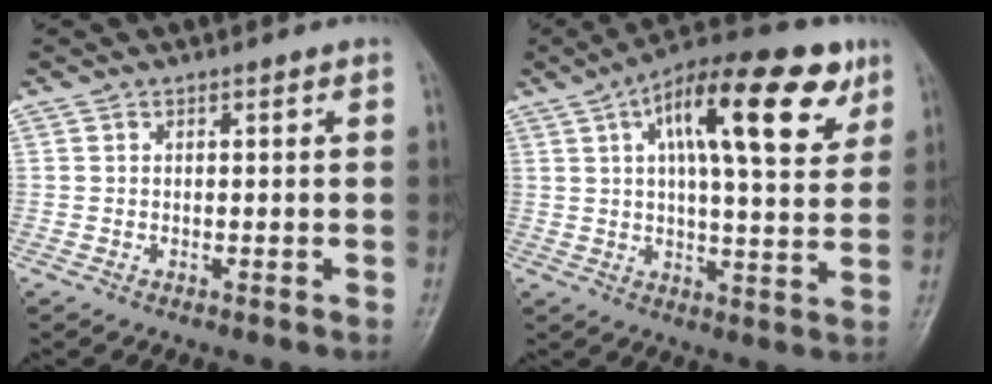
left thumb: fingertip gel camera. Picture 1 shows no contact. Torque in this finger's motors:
{"motor_torque": [0.63, 0.67, 1.71, -1.04, 0.18]}